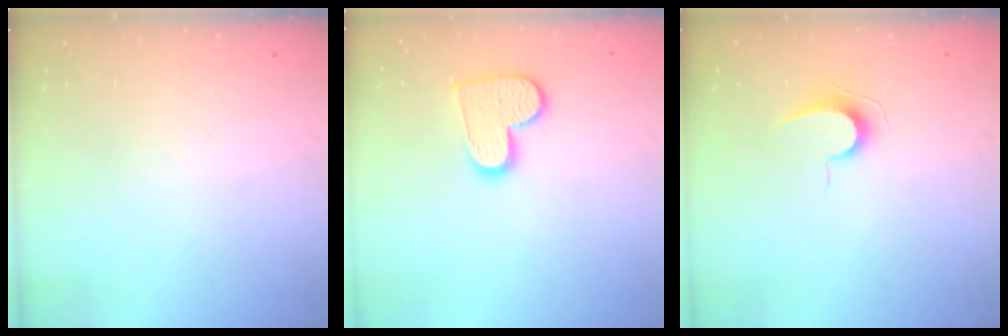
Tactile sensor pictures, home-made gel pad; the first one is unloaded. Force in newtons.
{"total": 13.0, "press": 13.0, "slide": 1.0}
{"total": 7.0, "press": 7.0, "slide": 0.7}